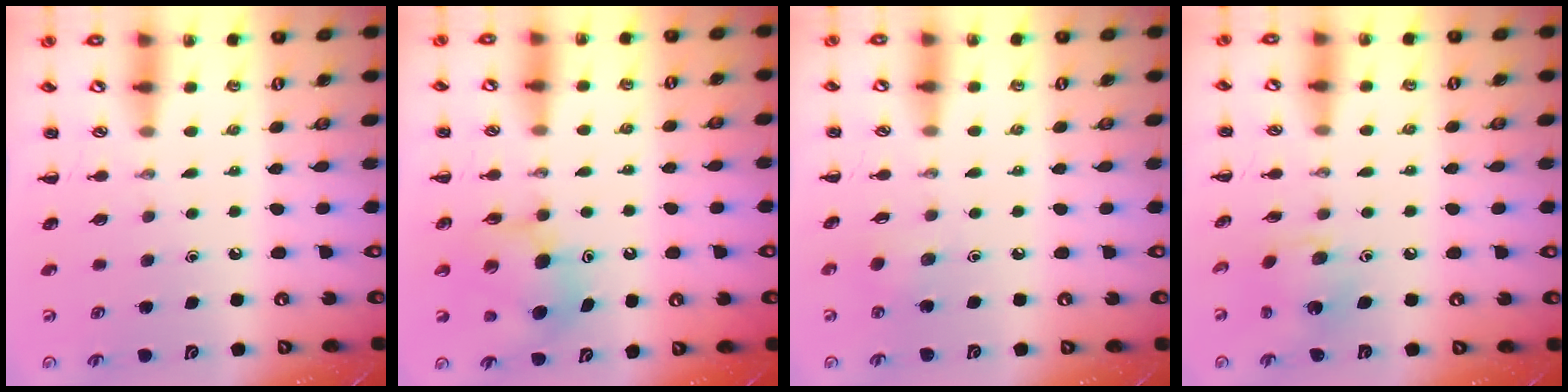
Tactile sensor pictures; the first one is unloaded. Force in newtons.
{"total": 7.4, "press": 7.3, "slide": 1.5}
{"total": 2.4, "press": 2.2, "slide": 0.9}
{"total": 5.3, "press": 5.2, "slide": 0.8}